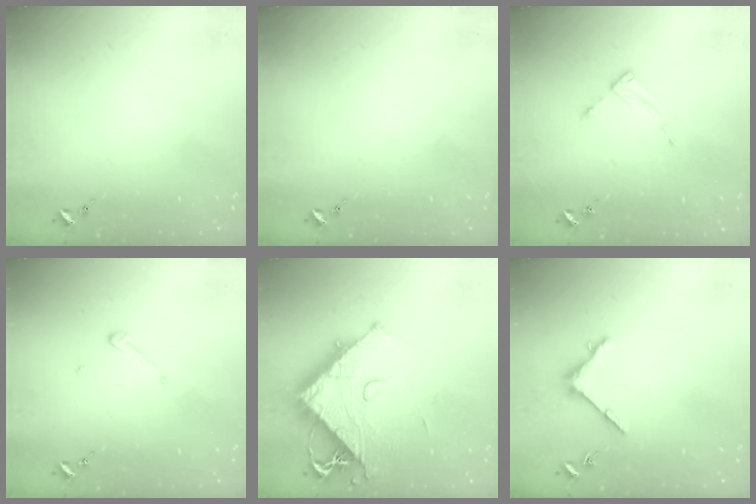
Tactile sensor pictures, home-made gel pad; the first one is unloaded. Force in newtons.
{"total": 0.0}
{"total": 2.7, "press": 2.7, "slide": 0.4}
{"total": 3.9, "press": 3.9, "slide": 0.3}
{"total": 12.7, "press": 12.7, "slide": 1.5}
{"total": 4.8, "press": 4.8, "slide": 0.6}